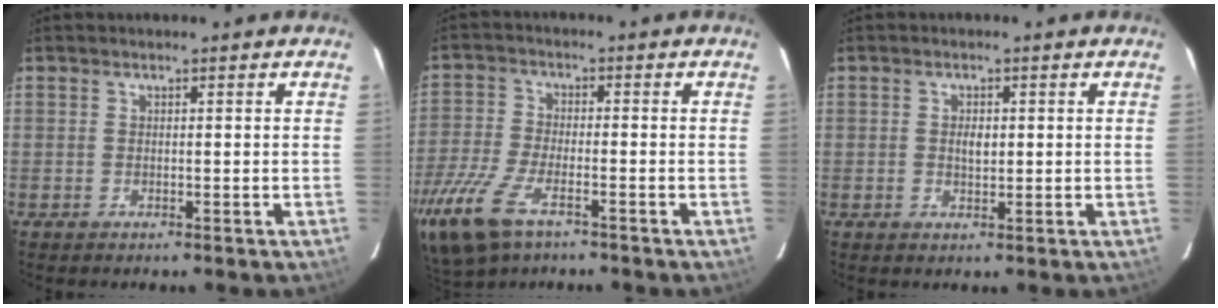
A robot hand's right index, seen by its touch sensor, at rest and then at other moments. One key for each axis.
{"total": 15.8, "fx": -9.6, "fy": 7.0, "fz": 10.5, "tx": -0.255, "ty": -0.043, "tz": -0.187}
{"total": 2.3, "fx": 0.4, "fy": 1.3, "fz": 1.9, "tx": -0.031, "ty": 0.000, "tz": 0.009}